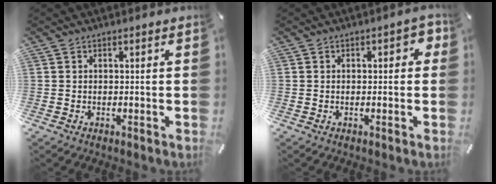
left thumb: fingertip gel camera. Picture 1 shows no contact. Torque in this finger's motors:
{"motor_torque": [0.17, 0.00, 0.21, 0.14, 0.00]}